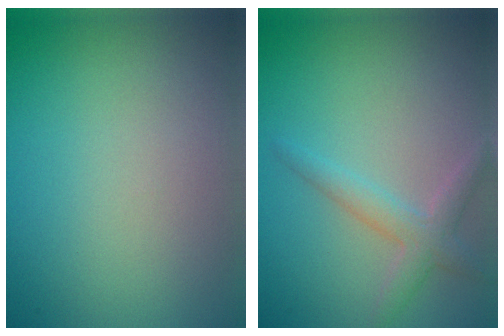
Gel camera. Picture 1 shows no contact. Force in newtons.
{"total": 2.4, "press": 2.4, "slide": 0.1}